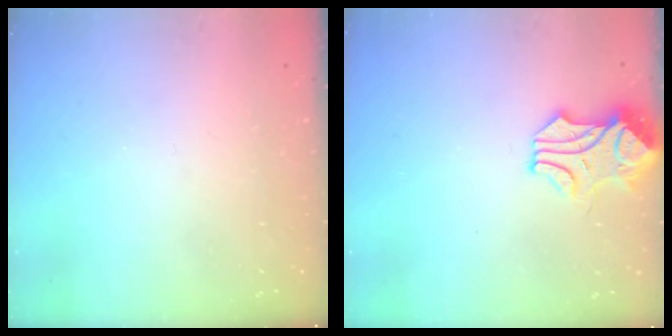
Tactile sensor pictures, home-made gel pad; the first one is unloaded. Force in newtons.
{"total": 1.2, "press": 1.1, "slide": 0.5}